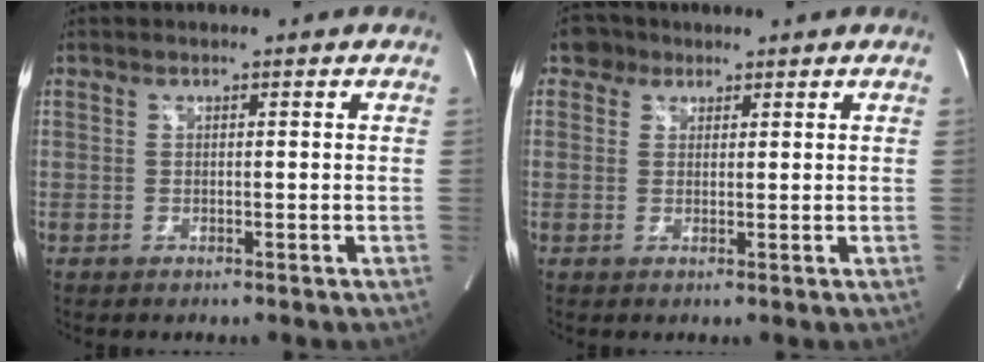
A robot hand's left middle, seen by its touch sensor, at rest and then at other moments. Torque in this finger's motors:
{"motor_torque": [-0.18, -0.08, -0.07, -0.02]}